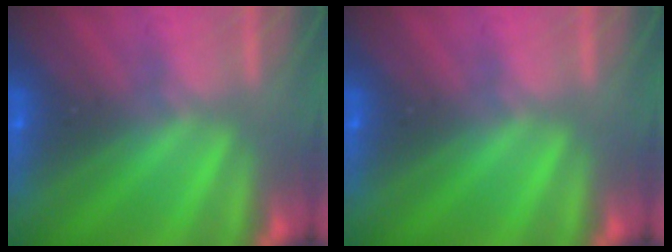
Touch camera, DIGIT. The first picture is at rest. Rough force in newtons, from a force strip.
{"total": 0.0}